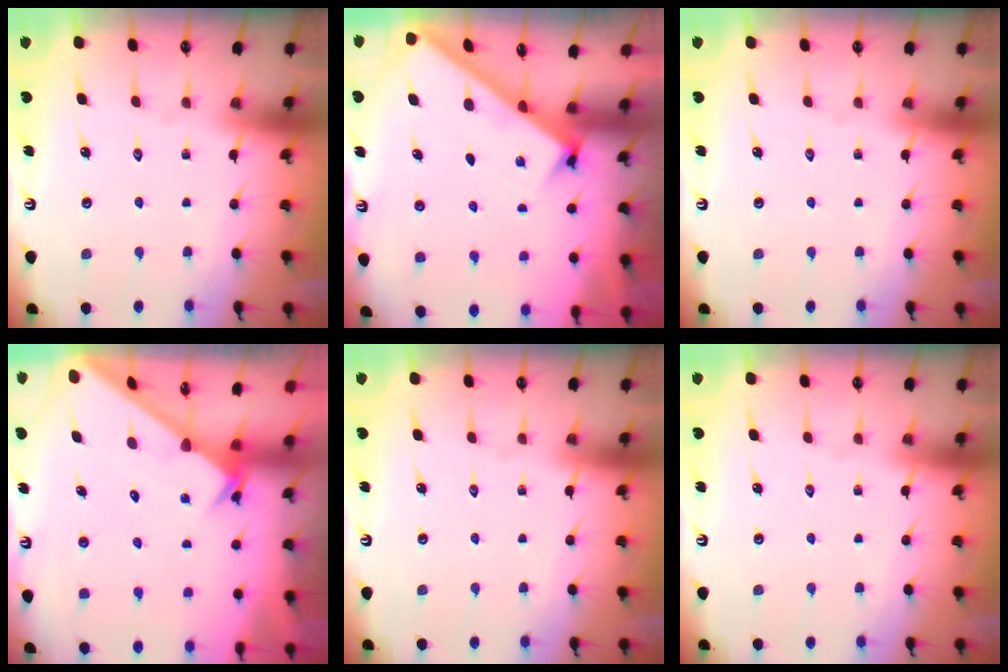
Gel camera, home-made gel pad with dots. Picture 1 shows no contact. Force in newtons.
{"total": 2.4, "press": 2.4, "slide": 0.3}
{"total": 0.0}
{"total": 2.5, "press": 2.5, "slide": 0.2}
{"total": 0.0}
{"total": 0.0}